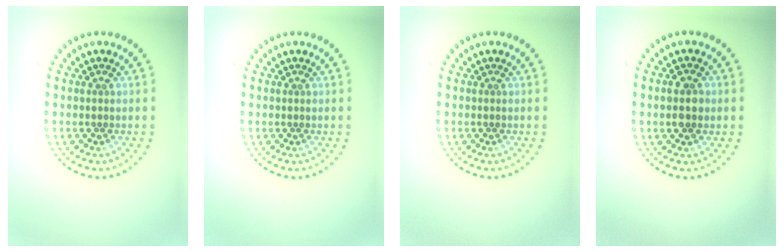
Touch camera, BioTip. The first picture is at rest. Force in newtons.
{"total": 0.0}
{"total": 0.0}
{"total": 2.8, "press": 2.8, "slide": 0.1}